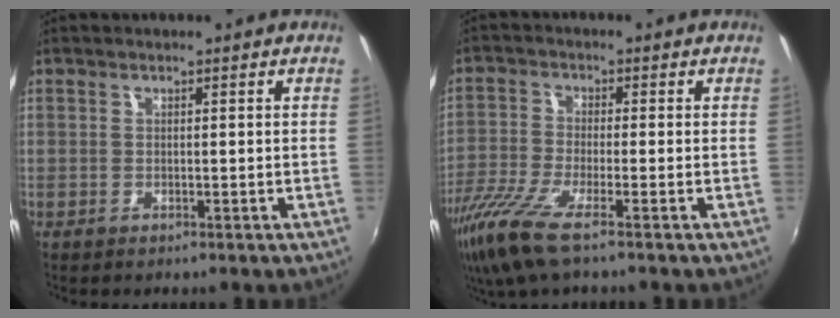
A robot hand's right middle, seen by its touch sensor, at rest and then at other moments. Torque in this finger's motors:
{"motor_torque": [1.20, -0.93, 0.48, 0.18]}